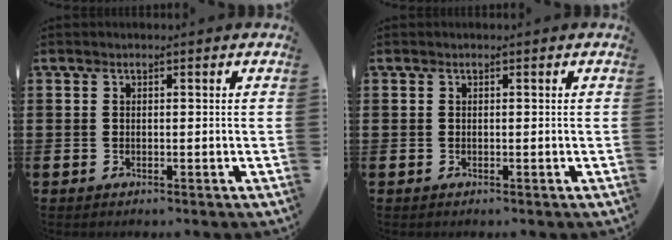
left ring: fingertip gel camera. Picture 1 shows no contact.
{"total": 0.0}